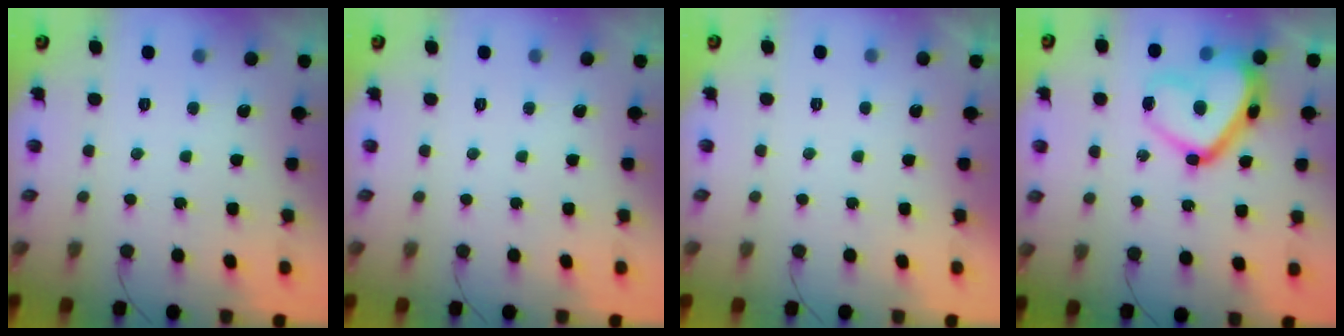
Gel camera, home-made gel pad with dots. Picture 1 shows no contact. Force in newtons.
{"total": 0.0}
{"total": 2.1, "press": 2.1, "slide": 0.4}
{"total": 18.6, "press": 18.5, "slide": 1.9}